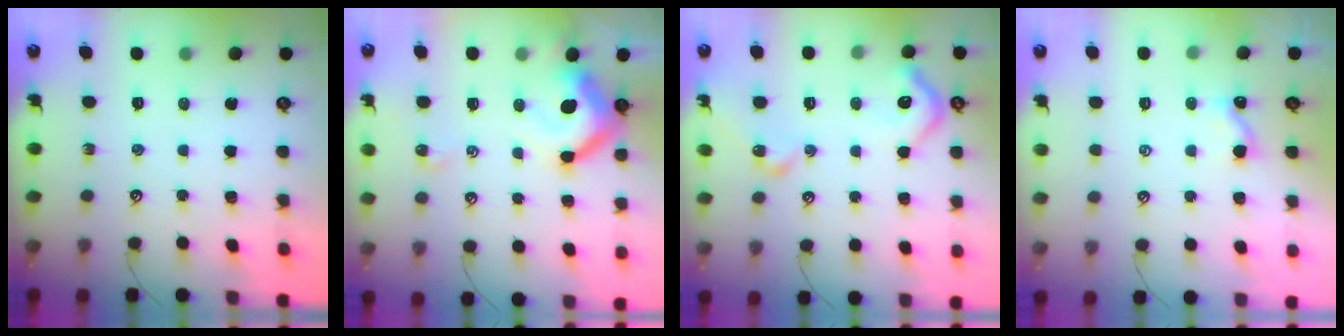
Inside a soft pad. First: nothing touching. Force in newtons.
{"total": 12.8, "press": 12.8, "slide": 1.5}
{"total": 10.3, "press": 10.2, "slide": 1.3}
{"total": 1.9, "press": 1.9, "slide": 0.3}